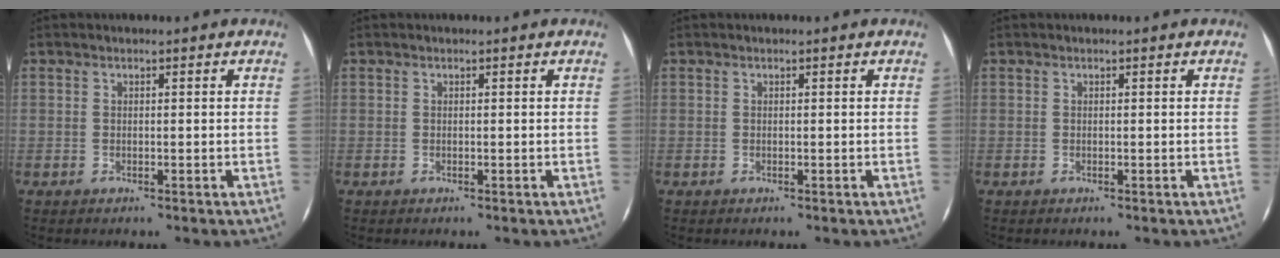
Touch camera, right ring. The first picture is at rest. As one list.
[{"total": 0.0}, {"total": 0.0}, {"total": 0.0}]